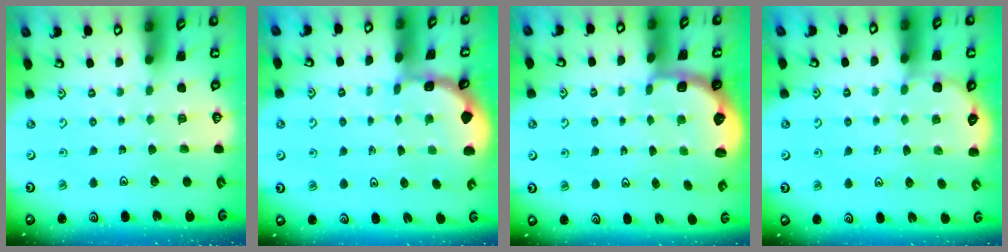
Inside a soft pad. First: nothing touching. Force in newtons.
{"total": 1.6, "press": 1.5, "slide": 0.2}
{"total": 2.3, "press": 1.7, "slide": 1.5}
{"total": 2.7, "press": 2.7, "slide": 0.3}